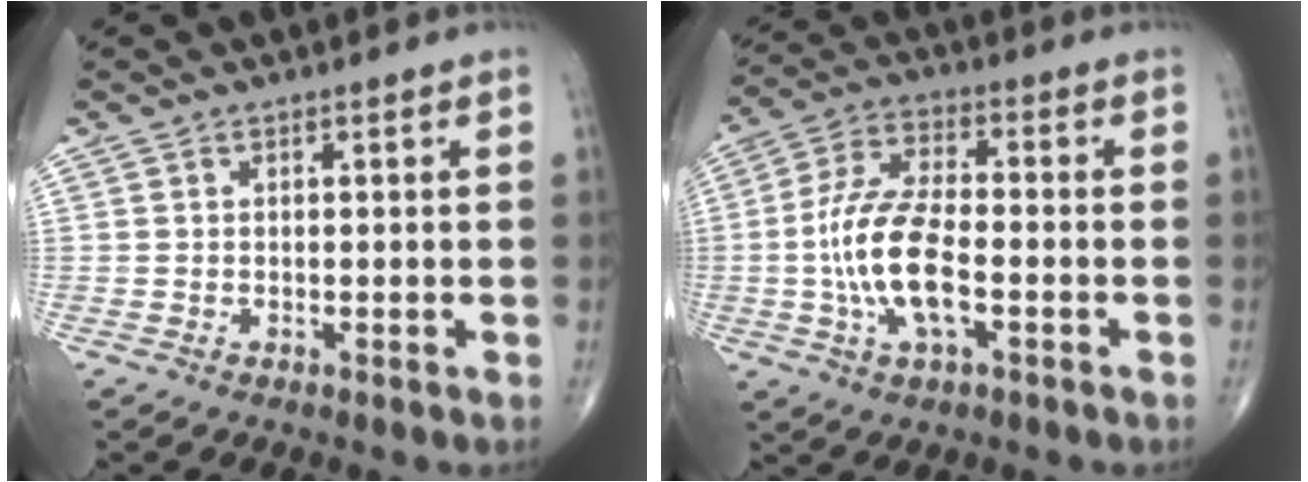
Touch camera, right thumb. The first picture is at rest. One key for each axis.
{"total": 13.3, "fx": -2.7, "fy": 5.7, "fz": 11.7, "tx": -0.239, "ty": 0.020, "tz": -0.053}